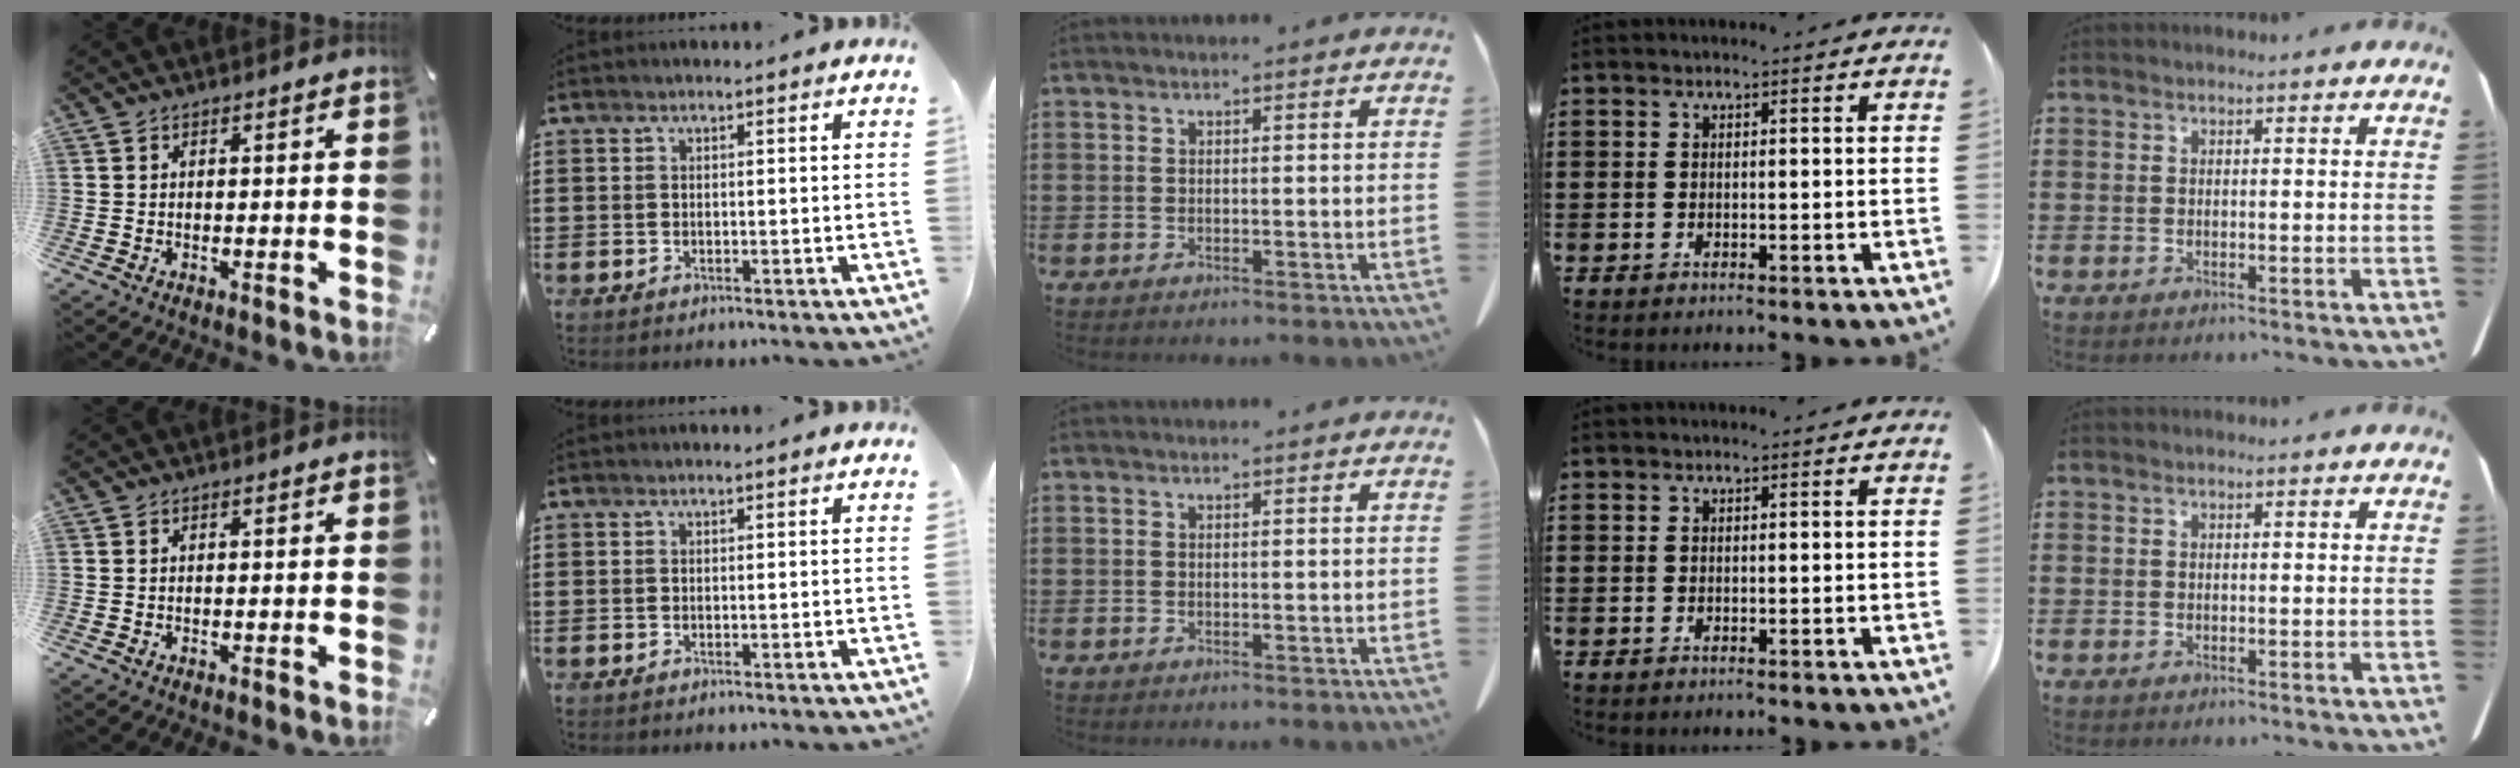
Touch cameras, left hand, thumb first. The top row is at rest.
{}